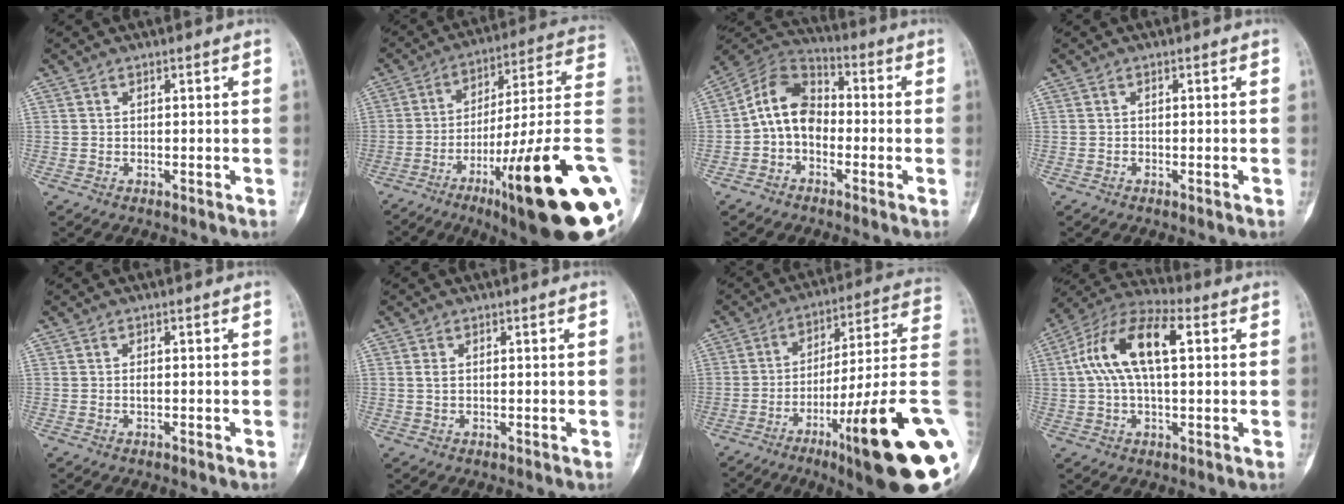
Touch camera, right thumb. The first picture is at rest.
{"total": 28.4, "force": [-9.4, 3.5, 26.5], "torque": [-0.330, 0.043, -0.143]}
{"total": 10.3, "force": [-1.7, 7.6, 6.7], "torque": [-0.099, 0.038, -0.049]}
{"total": 0.5, "force": [-0.4, 0.3, 0.2], "torque": [-0.002, 0.001, -0.008]}
{"total": 0.7, "force": [-0.3, 0.2, 0.6], "torque": [-0.013, 0.000, -0.007]}
{"total": 1.3, "force": [0.2, 0.8, 1.0], "torque": [-0.021, 0.001, 0.007]}
{"total": 25.7, "force": [-8.5, 2.6, 24.1], "torque": [-0.298, 0.035, -0.126]}
{"total": 14.3, "force": [2.8, 6.6, 12.3], "torque": [-0.241, 0.036, 0.046]}